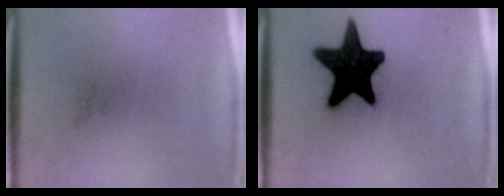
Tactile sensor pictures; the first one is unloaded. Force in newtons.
{"total": 18.0}